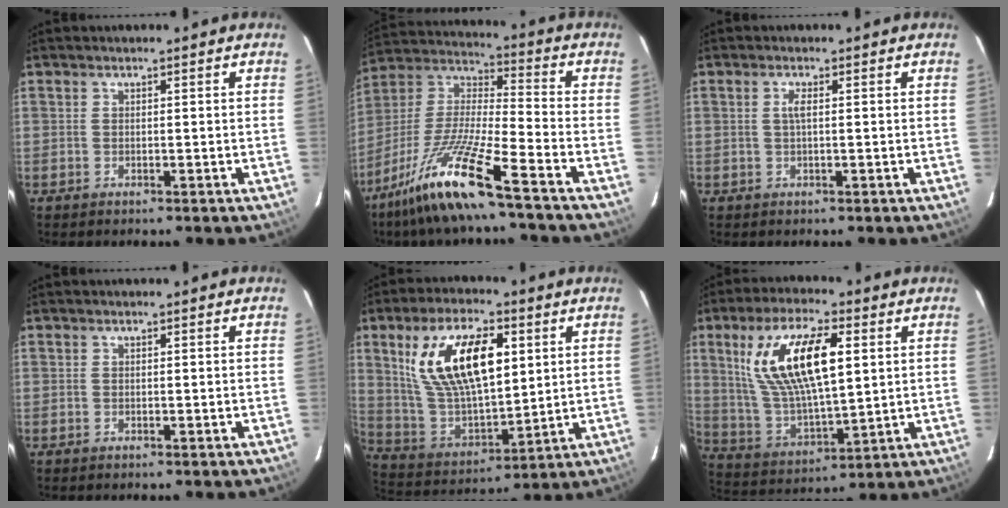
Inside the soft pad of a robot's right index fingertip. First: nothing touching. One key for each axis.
{"total": 15.9, "fx": -10.8, "fy": 0.6, "fz": 11.6, "tx": -0.242, "ty": -0.011, "tz": -0.213}
{"total": 1.3, "fx": 0.1, "fy": 0.0, "fz": 1.3, "tx": -0.026, "ty": 0.000, "tz": 0.001}
{"total": 0.0}
{"total": 19.5, "fx": 6.7, "fy": 8.9, "fz": 16.0, "tx": -0.299, "ty": 0.010, "tz": 0.139}
{"total": 18.2, "fx": 5.7, "fy": 6.8, "fz": 15.9, "tx": -0.310, "ty": 0.006, "tz": 0.120}